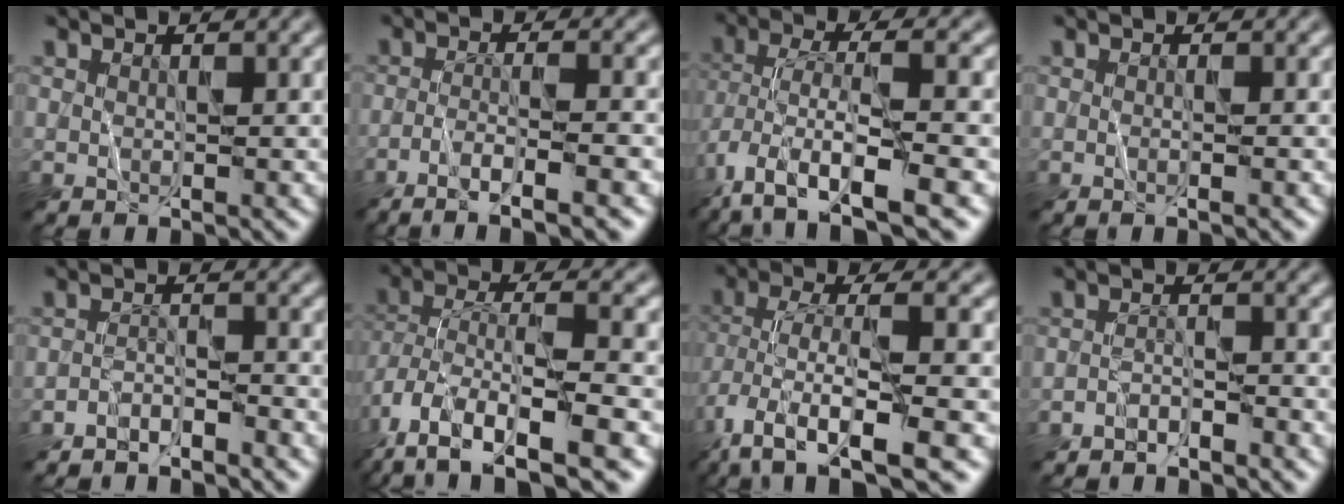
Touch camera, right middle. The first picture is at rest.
{"total": 5.8, "force": [-3.3, 1.1, 4.7], "torque": [-0.065, 0.012, -0.060]}
{"total": 10.1, "force": [-4.8, 3.4, 8.3], "torque": [-0.162, -0.002, -0.085]}
{"total": 1.0, "force": [-0.1, 0.4, 0.9], "torque": [-0.004, -0.005, -0.009]}
{"total": 2.3, "force": [-2.3, 0.2, 0.4], "torque": [-0.004, 0.004, -0.044]}
{"total": 11.4, "force": [-5.8, 5.0, 8.5], "torque": [-0.166, 0.000, -0.094]}
{"total": 9.0, "force": [-4.0, 3.0, 7.5], "torque": [-0.151, -0.002, -0.074]}
{"total": 1.9, "force": [-1.8, 0.2, 0.3], "torque": [0.000, 0.004, -0.036]}